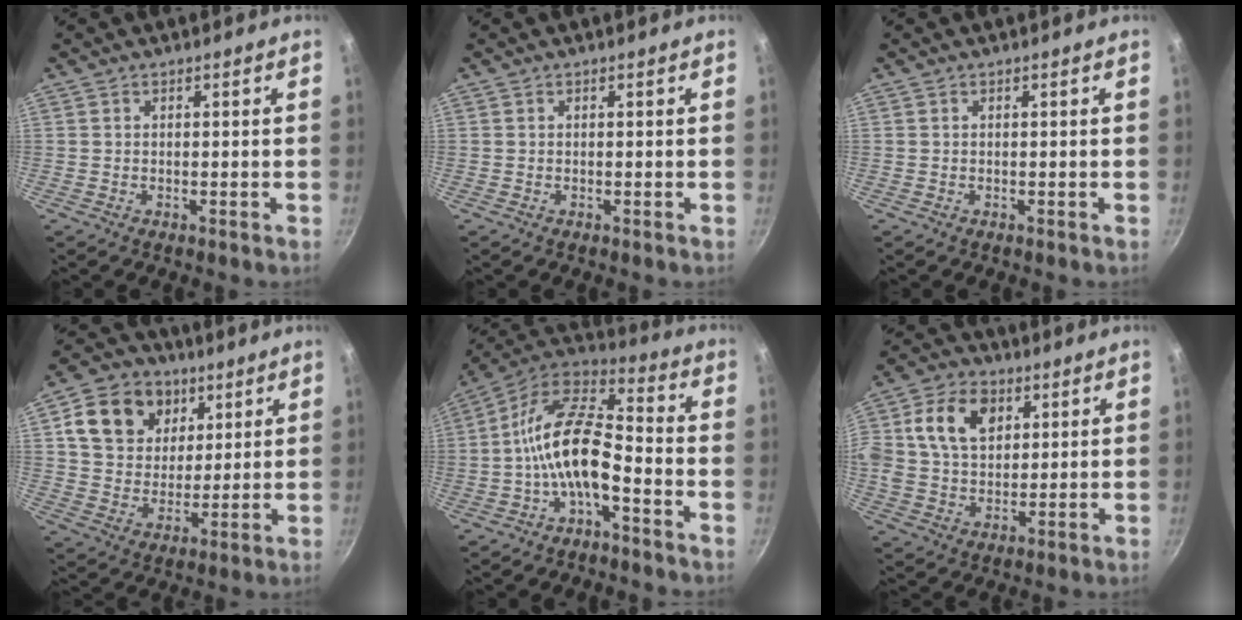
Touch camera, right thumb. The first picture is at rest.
{"total": 0.0}
{"total": 0.0}
{"total": 14.9, "force": [6.1, 11.7, 7.0], "torque": [-0.098, -0.010, 0.101]}
{"total": 14.1, "force": [-4.4, 6.3, 11.8], "torque": [-0.215, 0.057, -0.096]}
{"total": 14.1, "force": [4.3, 10.1, 8.9], "torque": [-0.157, 0.010, 0.069]}